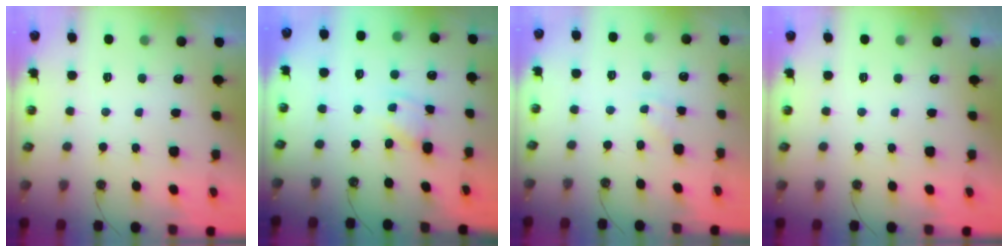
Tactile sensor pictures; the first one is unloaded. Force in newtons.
{"total": 2.8, "press": 2.8, "slide": 0.1}
{"total": 2.2, "press": 2.1, "slide": 0.3}
{"total": 0.0}